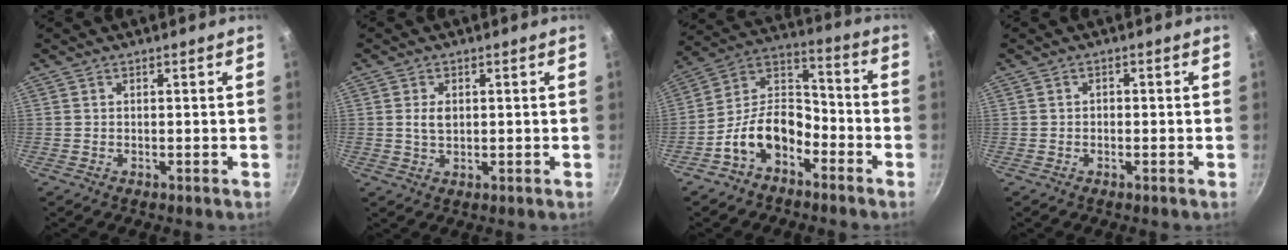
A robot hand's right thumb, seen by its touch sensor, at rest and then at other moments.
{"total": 3.0, "force": [0.5, 2.0, 2.2], "torque": [-0.030, 0.000, 0.010]}
{"total": 13.0, "force": [-6.6, 8.1, 7.8], "torque": [-0.107, 0.076, -0.141]}
{"total": 0.9, "force": [-0.3, 0.7, 0.5], "torque": [-0.009, 0.005, -0.005]}